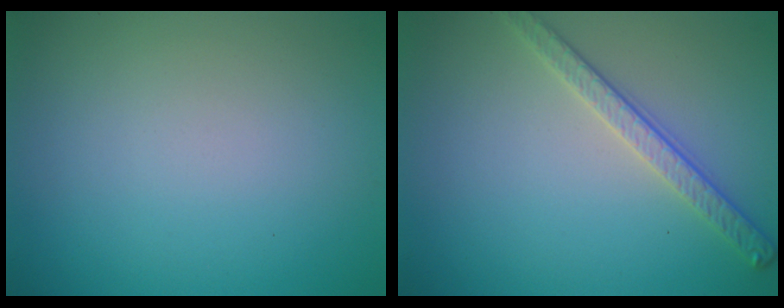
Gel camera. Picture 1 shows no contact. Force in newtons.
{"total": 2.8, "press": 2.6, "slide": 1.0}